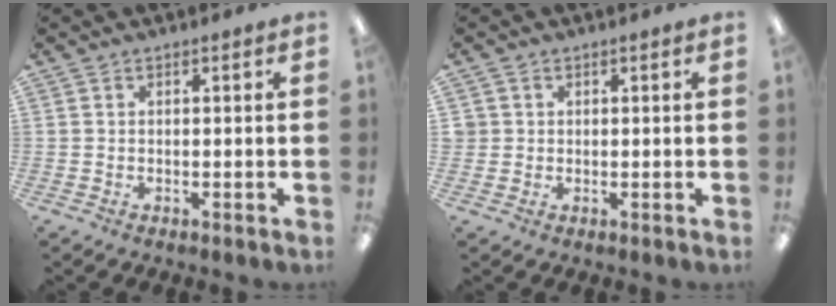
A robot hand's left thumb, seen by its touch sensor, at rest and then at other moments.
{"total": 1.7, "force": [0.5, 1.7, 0.0], "torque": [-0.003, 0.004, 0.008]}